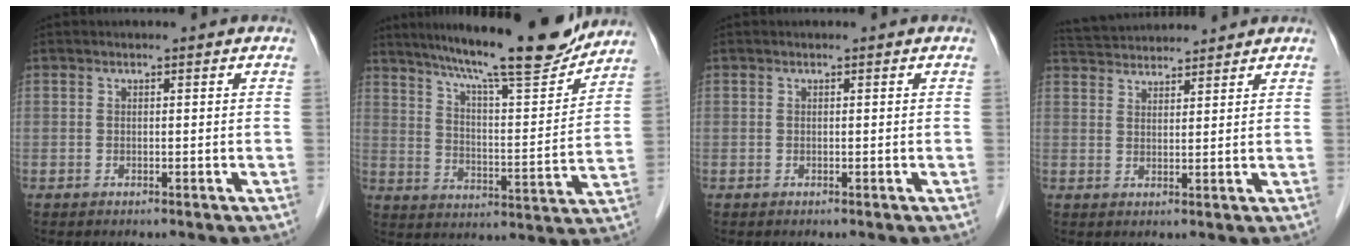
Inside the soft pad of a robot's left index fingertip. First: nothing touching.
{"total": 18.5, "force": [16.1, 1.4, 8.9], "torque": [-0.142, -0.008, 0.236]}
{"total": 0.0}
{"total": 8.1, "force": [7.9, 0.7, 1.7], "torque": [-0.038, 0.037, 0.130]}